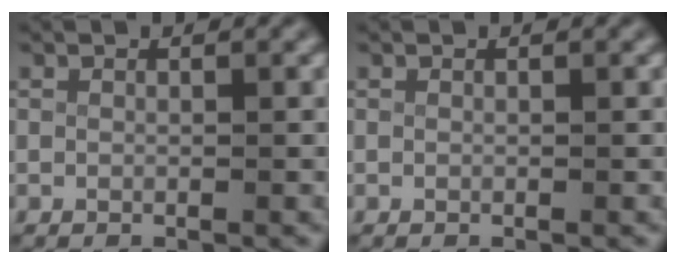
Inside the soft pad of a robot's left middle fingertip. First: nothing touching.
{"total": 0.0}